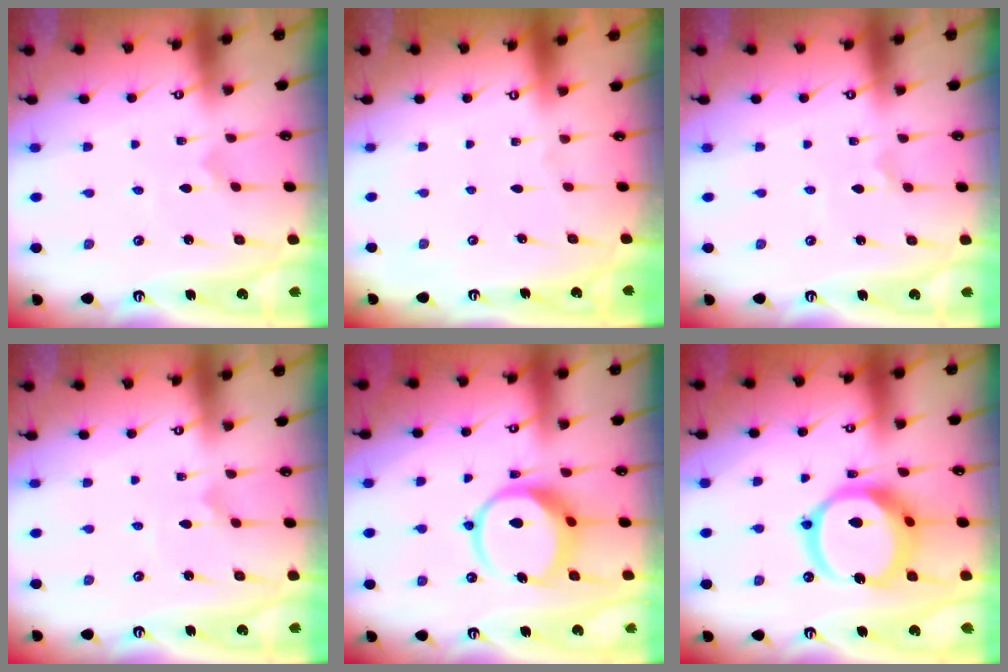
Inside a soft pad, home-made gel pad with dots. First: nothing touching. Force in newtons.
{"total": 0.0}
{"total": 0.8, "press": 0.8, "slide": 0.2}
{"total": 0.7, "press": 0.7, "slide": 0.0}
{"total": 11.1, "press": 11.0, "slide": 1.4}
{"total": 17.0, "press": 16.9, "slide": 2.1}